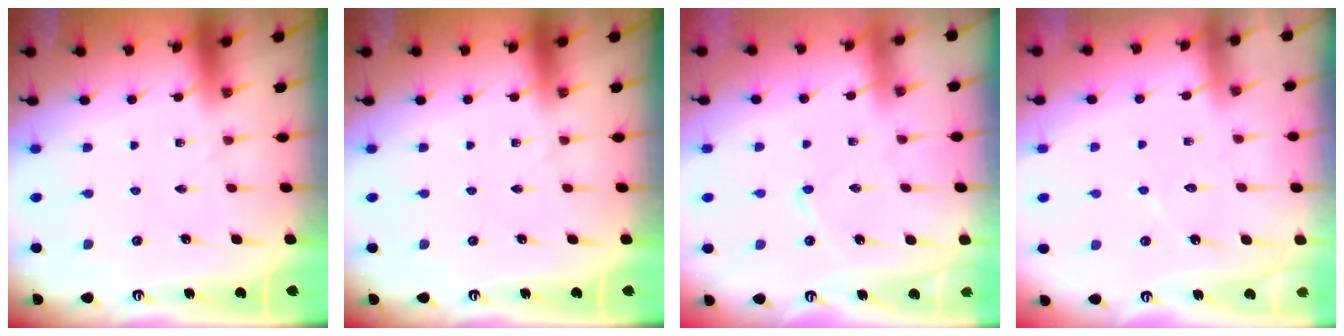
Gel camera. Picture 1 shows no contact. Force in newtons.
{"total": 0.0}
{"total": 2.9, "press": 2.9, "slide": 0.3}
{"total": 4.5, "press": 4.5, "slide": 0.4}